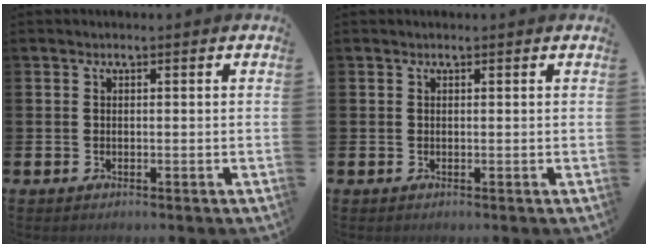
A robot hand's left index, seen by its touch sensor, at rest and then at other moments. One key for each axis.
{"total": 0.0}